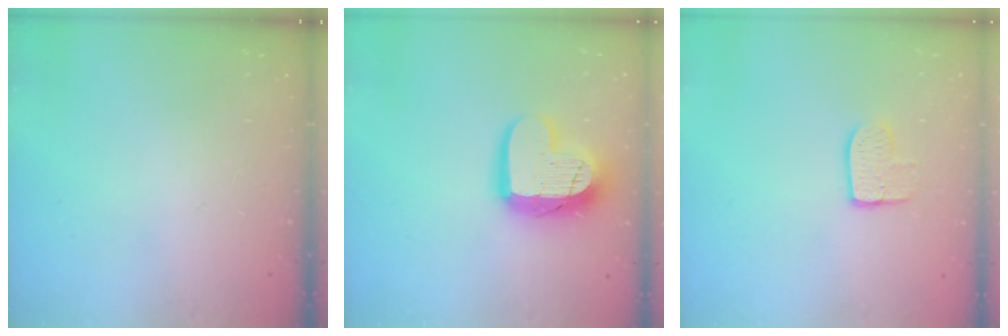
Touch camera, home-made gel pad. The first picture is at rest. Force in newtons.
{"total": 15.1, "press": 15.1, "slide": 1.3}
{"total": 7.9, "press": 7.9, "slide": 0.5}